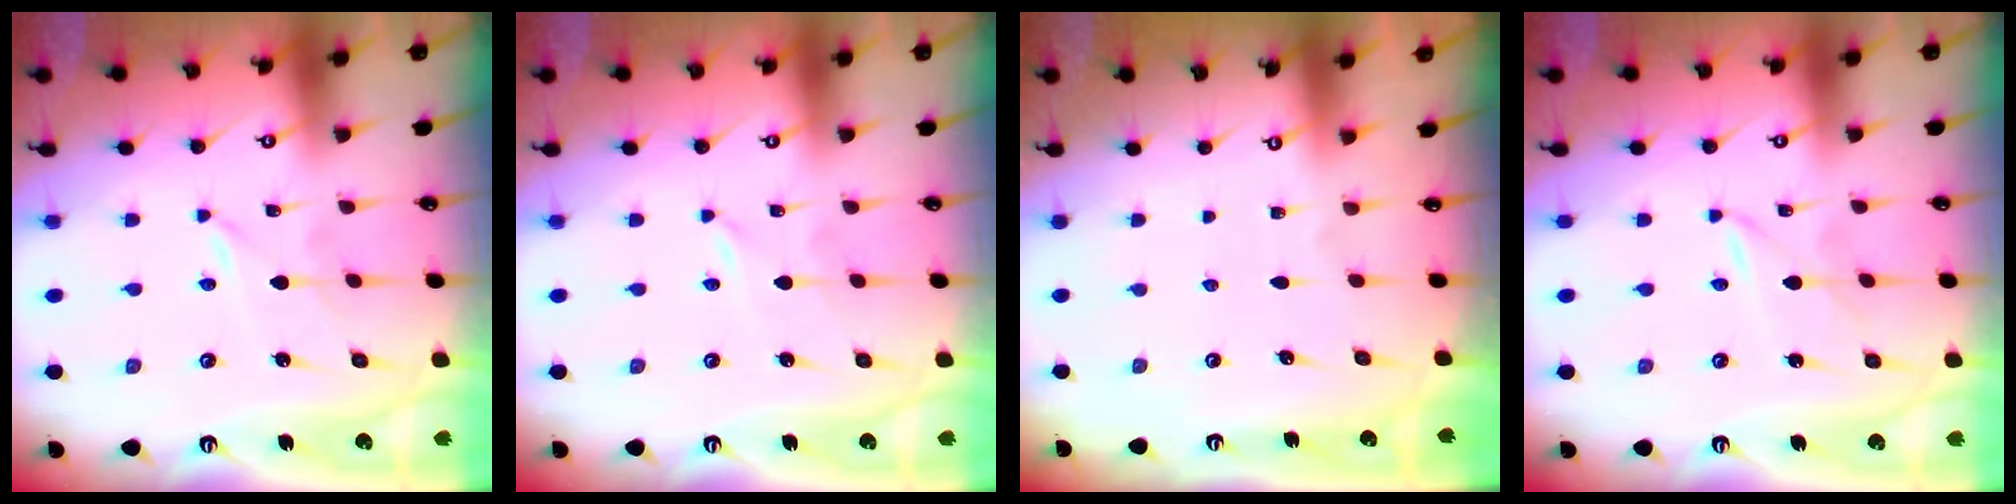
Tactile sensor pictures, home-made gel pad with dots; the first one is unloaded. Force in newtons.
{"total": 0.0}
{"total": 0.0}
{"total": 1.2, "press": 1.2, "slide": 0.1}